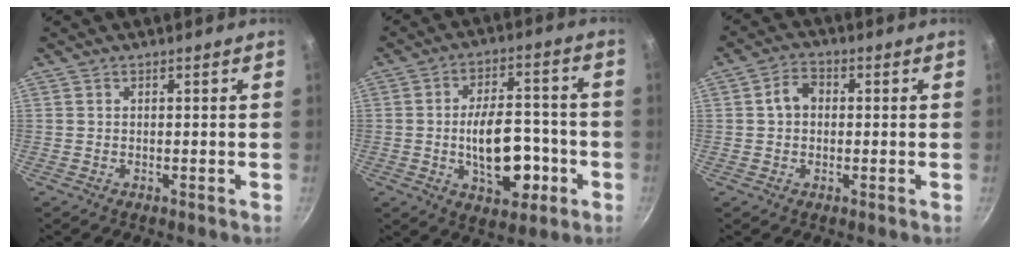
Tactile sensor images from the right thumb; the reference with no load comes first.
{"total": 13.7, "force": [-3.1, 7.5, 11.0], "torque": [-0.147, 0.027, -0.043]}
{"total": 4.7, "force": [0.3, 3.6, 3.0], "torque": [-0.042, 0.015, 0.000]}